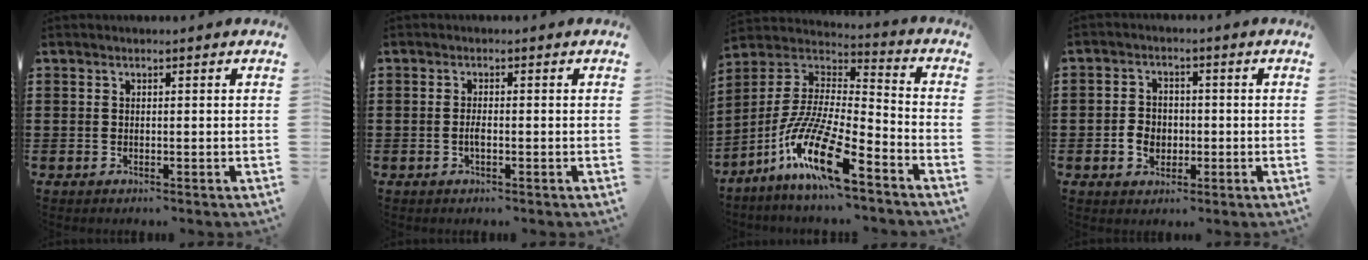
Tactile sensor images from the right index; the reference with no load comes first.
{"total": 1.7, "force": [-0.5, 0.4, 1.6], "torque": [-0.039, -0.005, -0.011]}
{"total": 15.1, "force": [-9.9, 2.6, 11.2], "torque": [-0.238, 0.008, -0.187]}
{"total": 3.8, "force": [-0.9, 3.2, 1.8], "torque": [-0.042, 0.006, -0.020]}